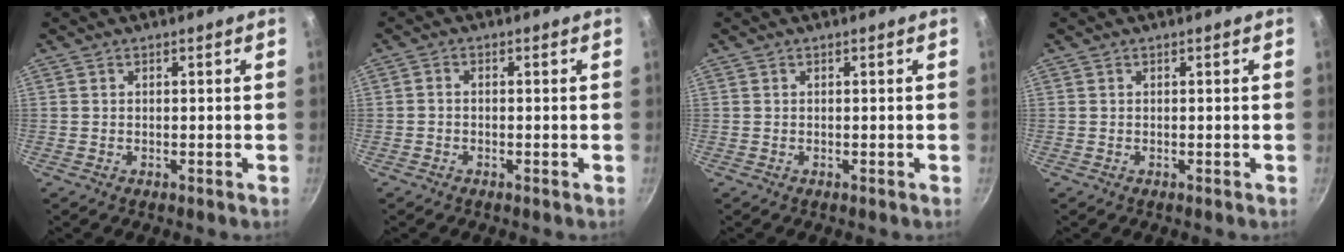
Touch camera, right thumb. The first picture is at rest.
{"total": 1.0, "force": [-0.6, 0.6, 0.6], "torque": [-0.014, 0.008, -0.014]}
{"total": 0.0}
{"total": 0.0}